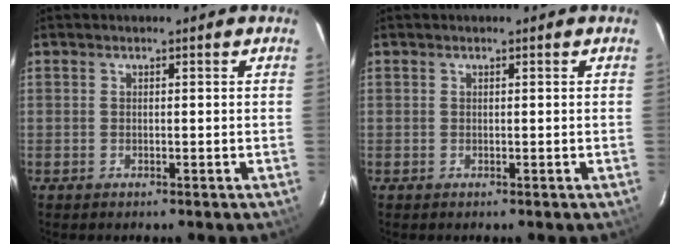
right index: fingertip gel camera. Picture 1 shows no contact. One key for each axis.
{"total": 0.0}